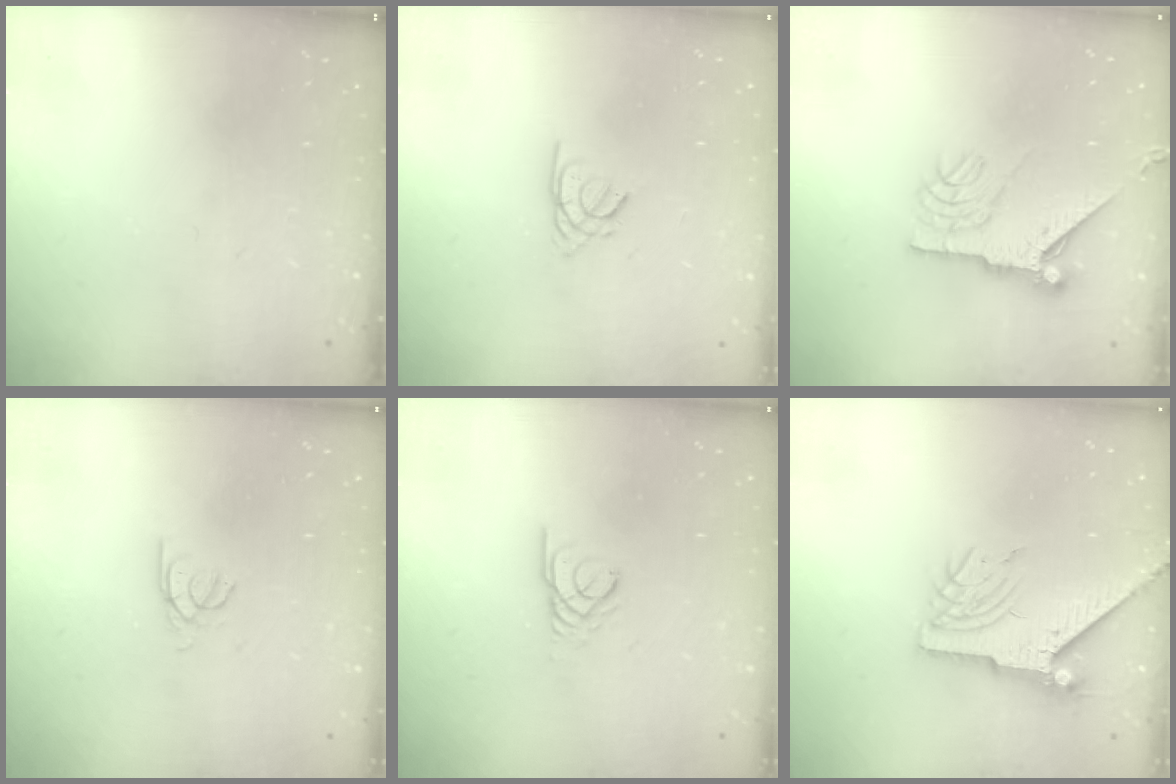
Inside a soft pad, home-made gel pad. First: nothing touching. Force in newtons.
{"total": 1.5, "press": 1.4, "slide": 0.4}
{"total": 10.5, "press": 10.5, "slide": 0.4}
{"total": 2.4, "press": 2.3, "slide": 0.4}
{"total": 2.6, "press": 2.6, "slide": 0.1}
{"total": 7.7, "press": 7.7, "slide": 0.6}